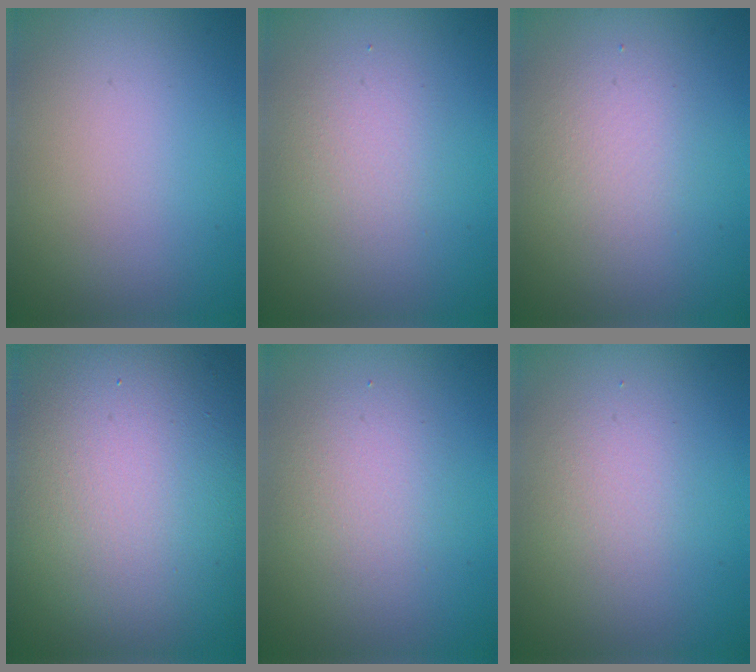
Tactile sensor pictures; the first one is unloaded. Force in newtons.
{"total": 2.2, "press": 2.2, "slide": 0.1}
{"total": 2.3, "press": 2.3, "slide": 0.1}
{"total": 20.4, "press": 20.4, "slide": 1.1}
{"total": 2.6, "press": 2.6, "slide": 0.1}
{"total": 1.9, "press": 1.9, "slide": 0.0}